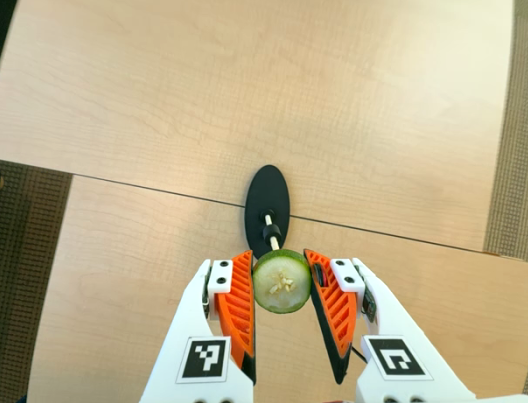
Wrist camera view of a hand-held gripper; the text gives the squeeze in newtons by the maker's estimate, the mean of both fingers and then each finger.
{"total": 11.5, "left": 12.7, "right": 10.2}